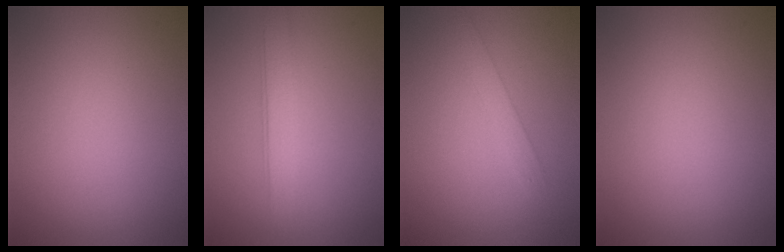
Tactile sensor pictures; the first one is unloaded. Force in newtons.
{"total": 2.6, "press": 2.6, "slide": 0.0}
{"total": 1.6, "press": 1.6, "slide": 0.2}
{"total": 0.0}